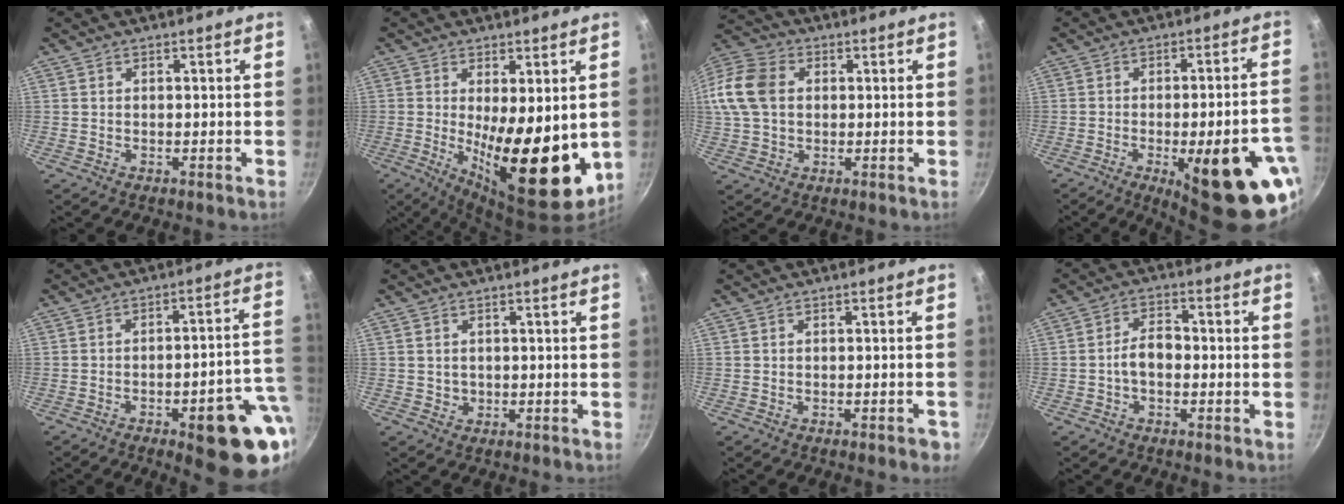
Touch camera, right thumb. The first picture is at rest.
{"total": 16.9, "force": [-0.9, 6.1, 15.8], "torque": [-0.207, -0.027, 0.000]}
{"total": 16.8, "force": [2.3, 12.8, 10.7], "torque": [-0.239, 0.033, 0.032]}
{"total": 22.1, "force": [-9.6, 6.4, 18.9], "torque": [-0.194, 0.027, -0.120]}
{"total": 17.5, "force": [-6.2, 5.2, 15.6], "torque": [-0.146, 0.029, -0.077]}
{"total": 1.4, "force": [0.1, 1.3, 0.4], "torque": [-0.002, 0.001, 0.004]}
{"total": 2.5, "force": [-1.3, 0.9, 1.9], "torque": [-0.022, 0.012, -0.012]}
{"total": 5.2, "force": [-1.1, 3.3, 3.8], "torque": [-0.049, 0.026, -0.024]}